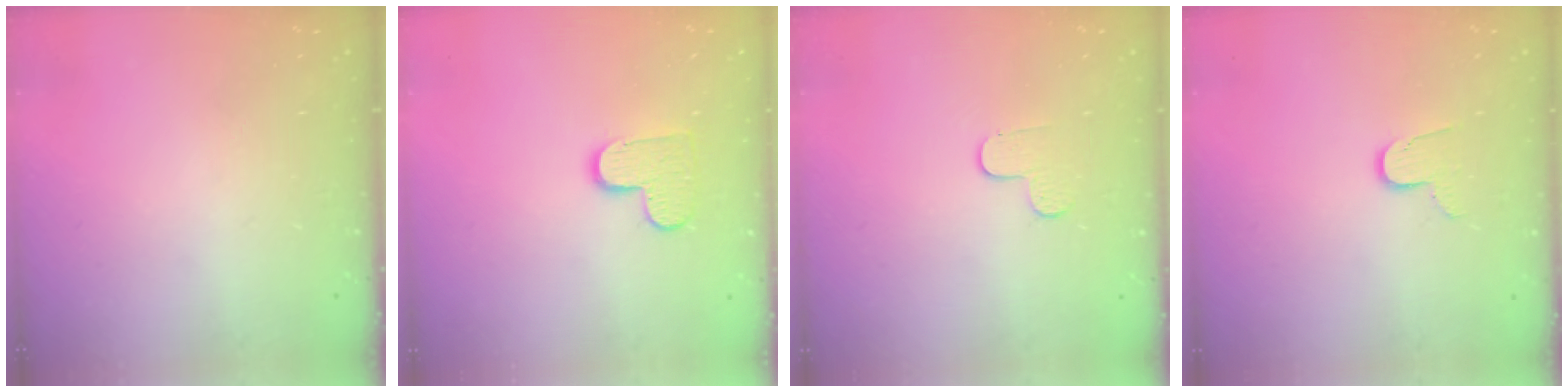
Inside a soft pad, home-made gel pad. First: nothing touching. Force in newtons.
{"total": 8.3, "press": 8.2, "slide": 0.5}
{"total": 4.6, "press": 4.6, "slide": 0.5}
{"total": 7.2, "press": 7.2, "slide": 0.6}